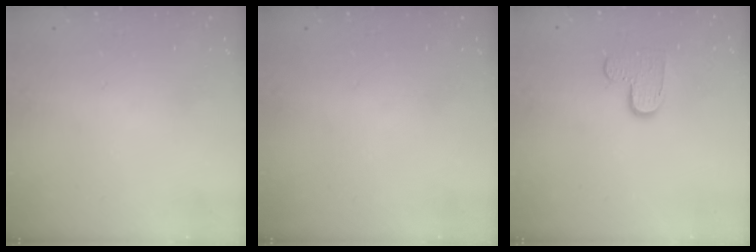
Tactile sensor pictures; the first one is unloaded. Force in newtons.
{"total": 0.0}
{"total": 7.4, "press": 7.4, "slide": 0.4}